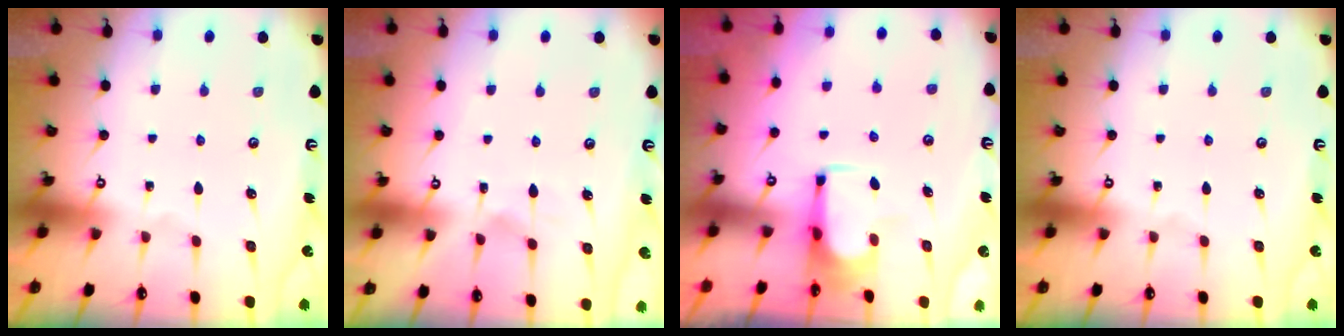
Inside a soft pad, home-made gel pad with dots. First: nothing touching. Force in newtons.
{"total": 4.3, "press": 4.3, "slide": 0.5}
{"total": 1.3, "press": 1.2, "slide": 0.5}
{"total": 0.0}